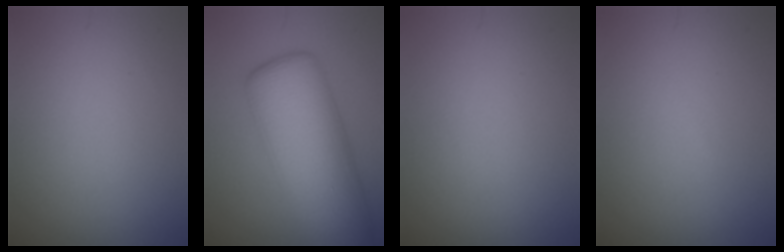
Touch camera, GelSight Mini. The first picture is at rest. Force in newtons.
{"total": 11.3, "press": 11.2, "slide": 0.4}
{"total": 0.0}
{"total": 0.0}